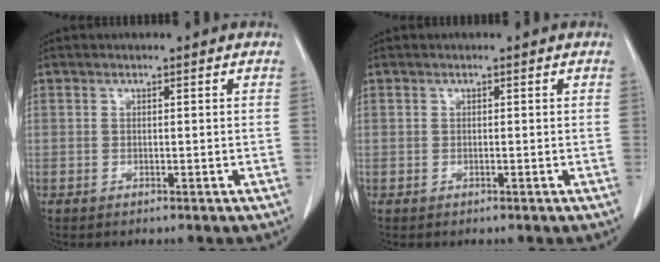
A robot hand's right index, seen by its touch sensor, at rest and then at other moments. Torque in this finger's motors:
{"motor_torque": [0.21, -0.06, 0.02, 0.01]}